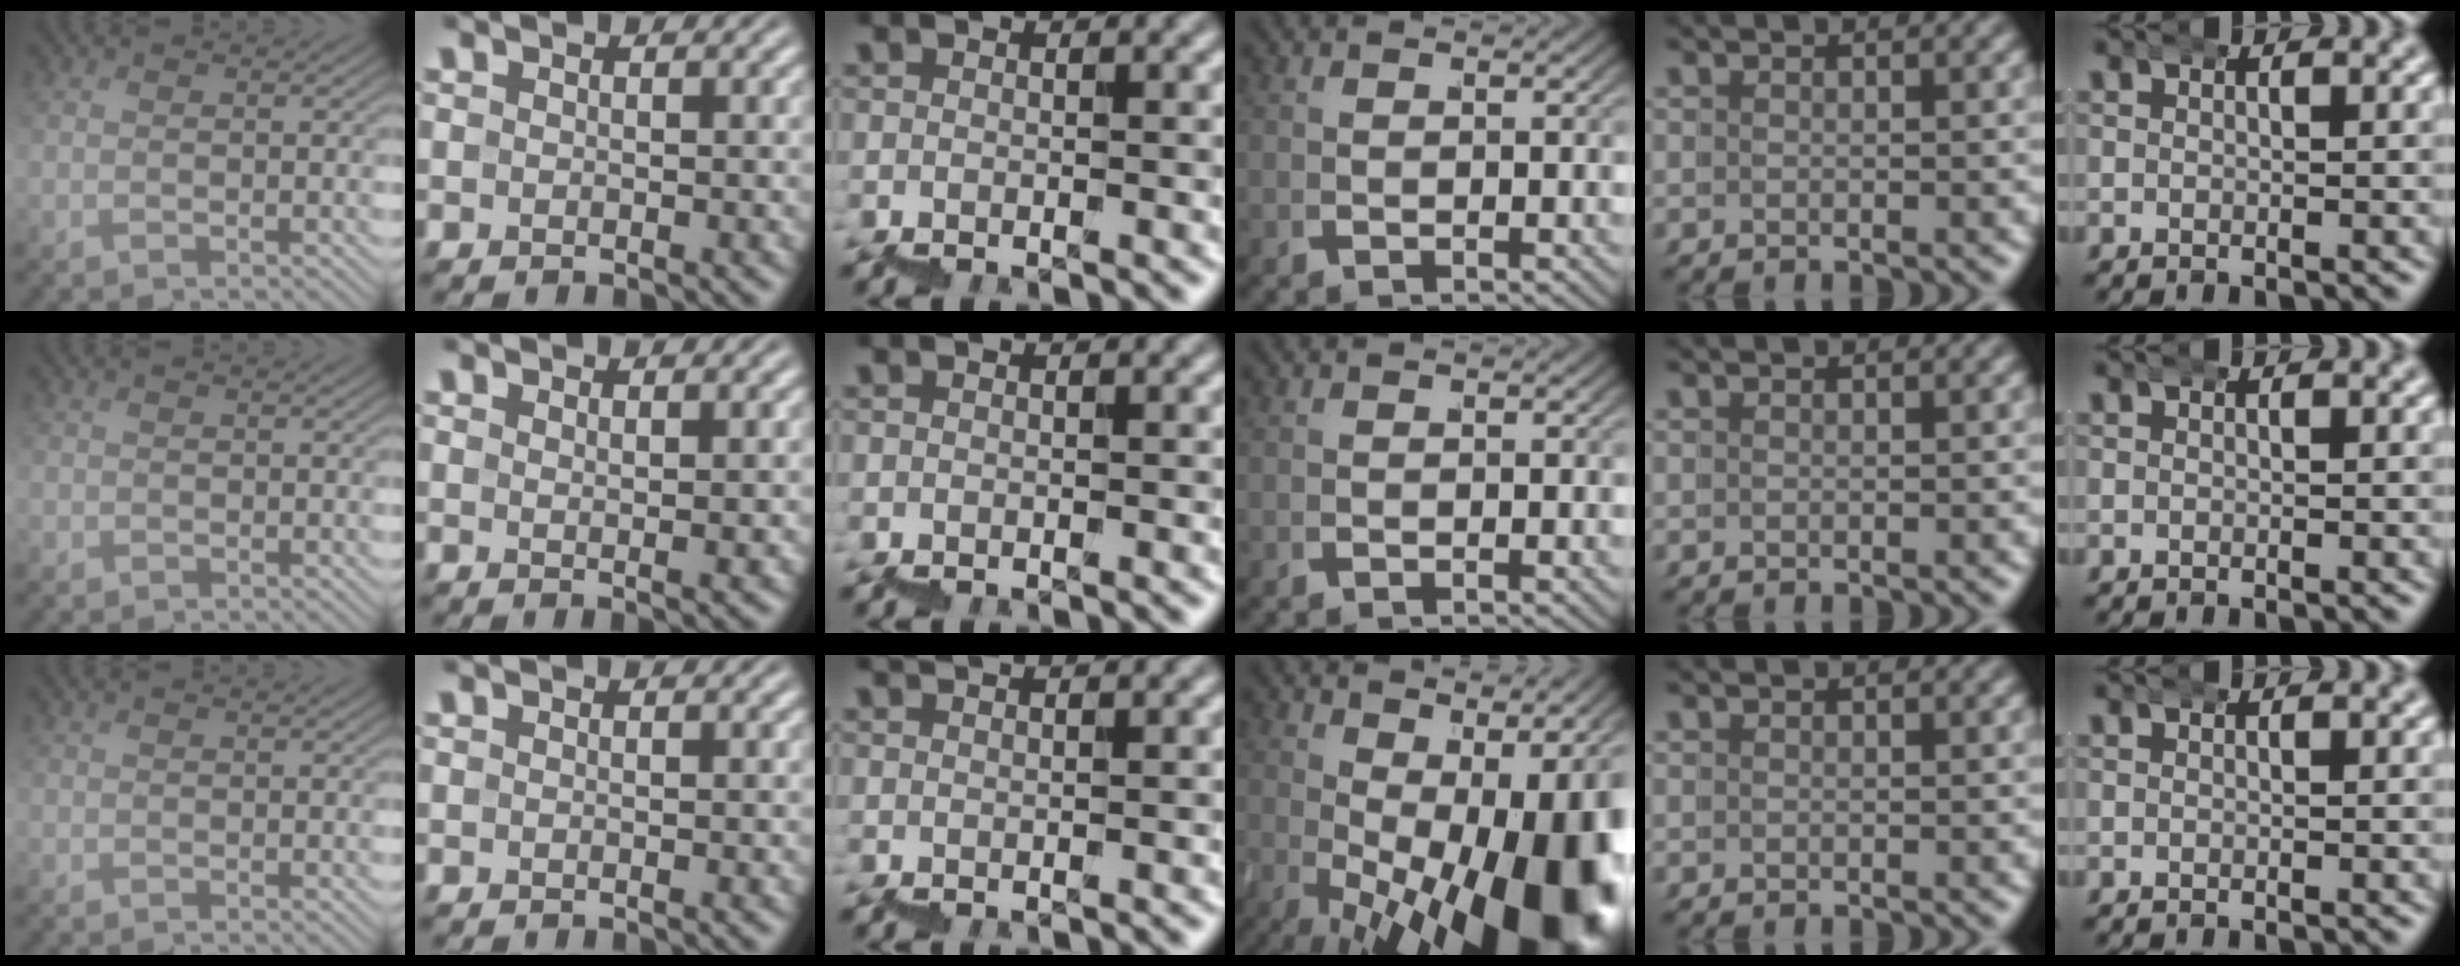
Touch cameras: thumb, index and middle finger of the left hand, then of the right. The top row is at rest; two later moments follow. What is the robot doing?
{"motion": "wrap", "object": "bandana"}